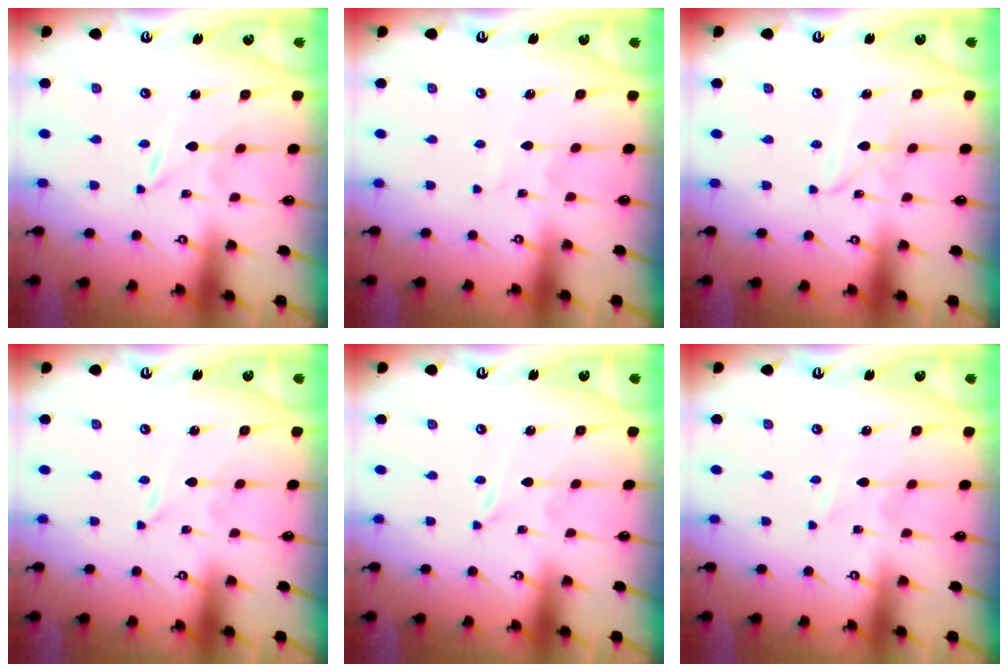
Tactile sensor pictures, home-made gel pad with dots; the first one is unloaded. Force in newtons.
{"total": 2.2, "press": 2.1, "slide": 0.3}
{"total": 2.7, "press": 2.7, "slide": 0.1}
{"total": 0.0}
{"total": 0.0}
{"total": 1.4, "press": 1.4, "slide": 0.2}